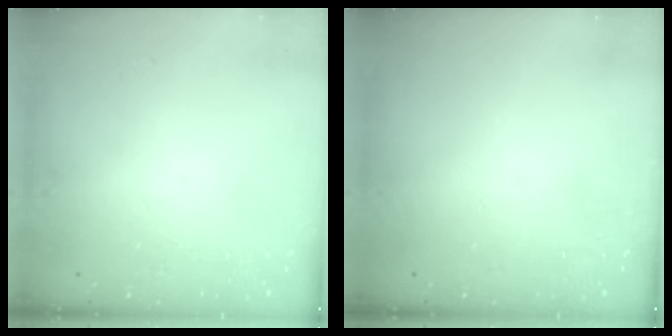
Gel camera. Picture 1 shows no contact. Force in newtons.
{"total": 0.0}